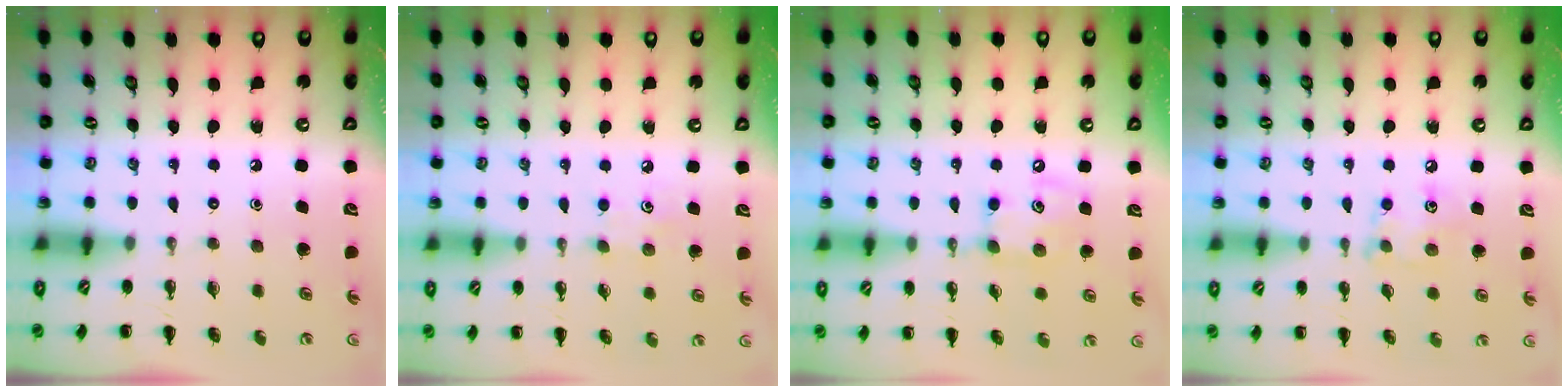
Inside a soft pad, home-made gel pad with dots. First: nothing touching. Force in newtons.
{"total": 4.9, "press": 4.7, "slide": 1.3}
{"total": 8.1, "press": 8.0, "slide": 1.2}
{"total": 5.9, "press": 5.9, "slide": 0.3}